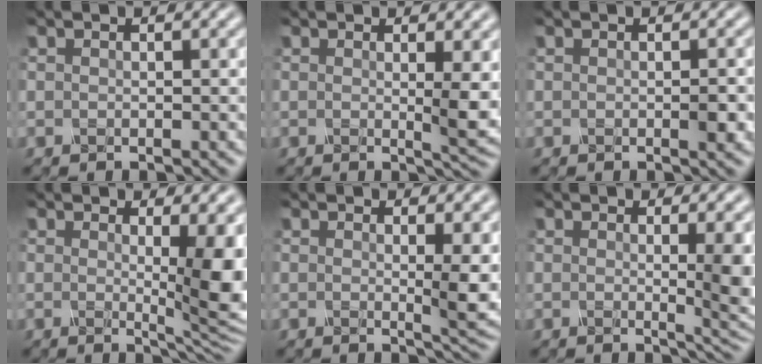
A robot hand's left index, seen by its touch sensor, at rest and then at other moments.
{"total": 2.6, "force": [0.7, 0.4, 2.5], "torque": [-0.036, -0.010, 0.010]}
{"total": 0.9, "force": [-0.3, 0.3, 0.7], "torque": [-0.014, -0.003, -0.003]}
{"total": 7.3, "force": [1.0, 1.9, 7.0], "torque": [-0.088, -0.011, 0.015]}
{"total": 3.0, "force": [0.8, 0.6, 2.9], "torque": [-0.041, -0.010, 0.012]}
{"total": 4.2, "force": [0.7, 1.2, 4.0], "torque": [-0.043, -0.011, 0.009]}